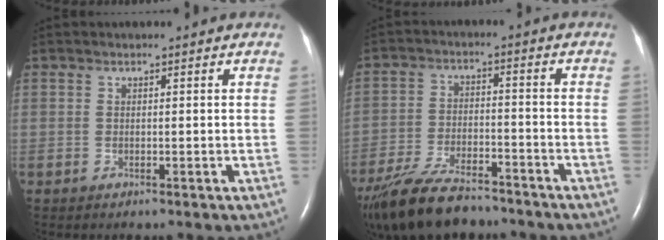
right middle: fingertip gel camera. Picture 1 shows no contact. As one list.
[{"total": 14.9, "force": [-12.2, 4.1, 7.4], "torque": [-0.159, -0.022, -0.208]}]